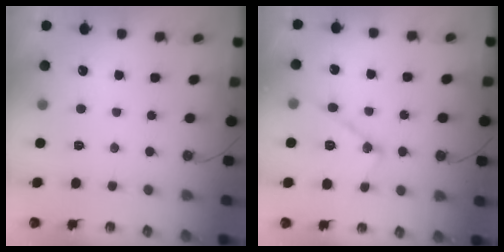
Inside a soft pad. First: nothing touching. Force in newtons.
{"total": 14.0, "press": 14.0, "slide": 1.1}